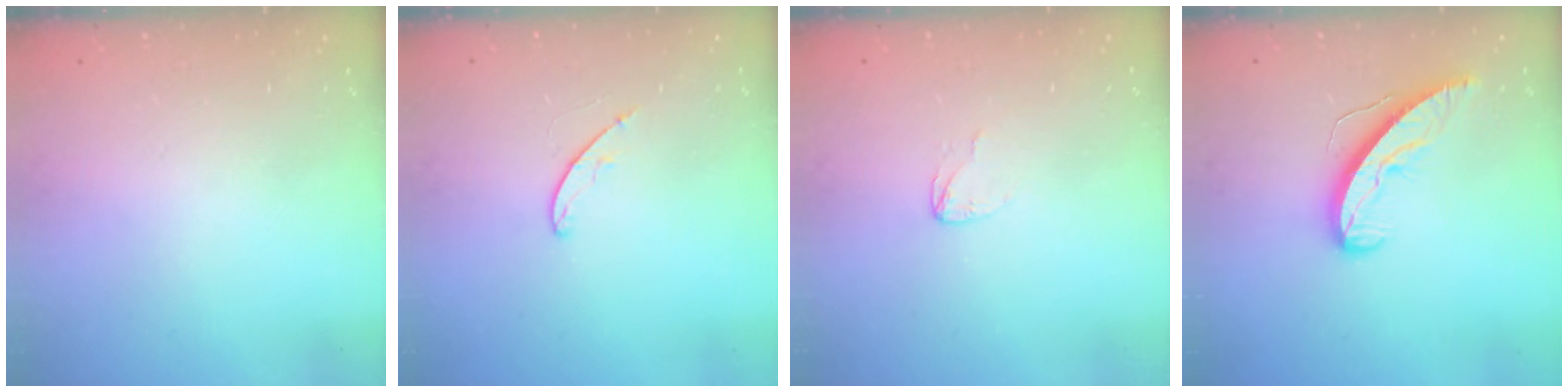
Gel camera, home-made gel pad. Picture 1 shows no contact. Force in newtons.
{"total": 4.1, "press": 4.0, "slide": 0.4}
{"total": 2.6, "press": 2.6, "slide": 0.0}
{"total": 8.7, "press": 8.7, "slide": 0.7}